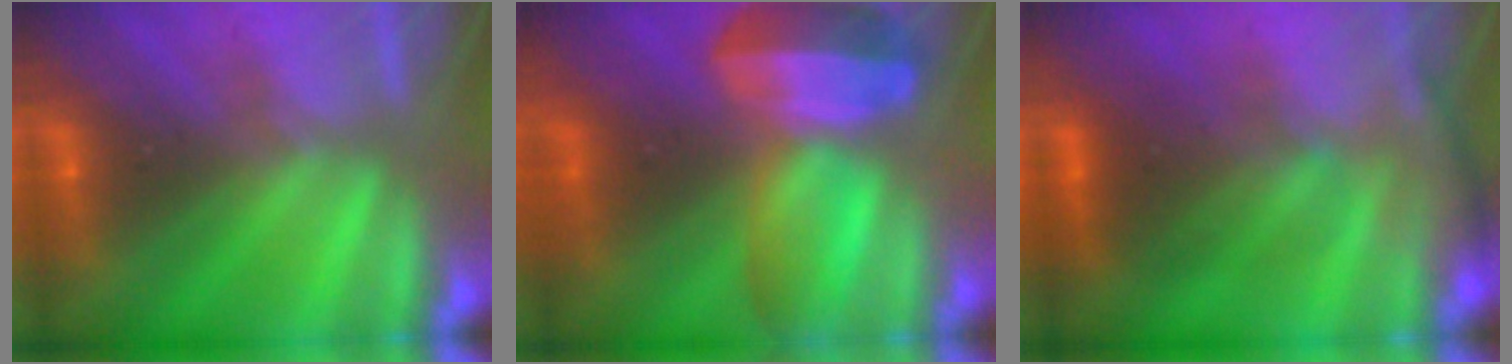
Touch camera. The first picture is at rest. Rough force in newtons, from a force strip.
{"total": 5.9}
{"total": 2.6}